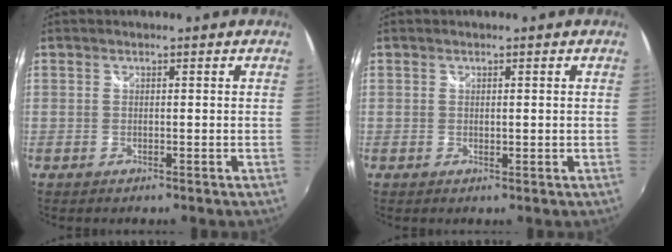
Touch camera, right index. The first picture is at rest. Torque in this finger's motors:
{"motor_torque": [-0.14, 0.69, -0.02, 0.00]}